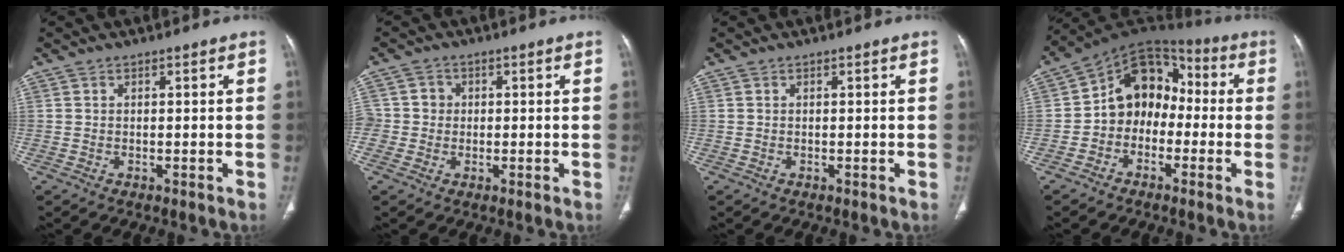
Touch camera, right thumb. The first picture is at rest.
{"total": 4.3, "force": [-0.2, 4.3, 0.7], "torque": [0.014, 0.014, -0.008]}
{"total": 0.0}
{"total": 12.3, "force": [-1.8, 9.7, 7.2], "torque": [-0.073, 0.054, -0.049]}